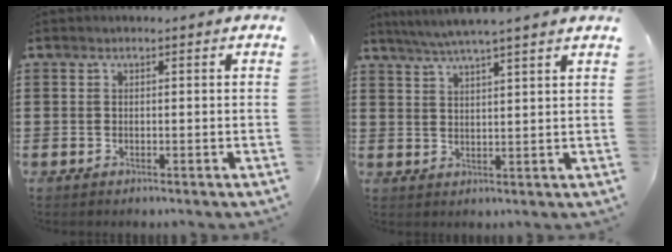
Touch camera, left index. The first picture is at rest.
{"total": 4.2, "force": [3.8, -0.7, 1.8], "torque": [-0.047, -0.013, 0.067]}